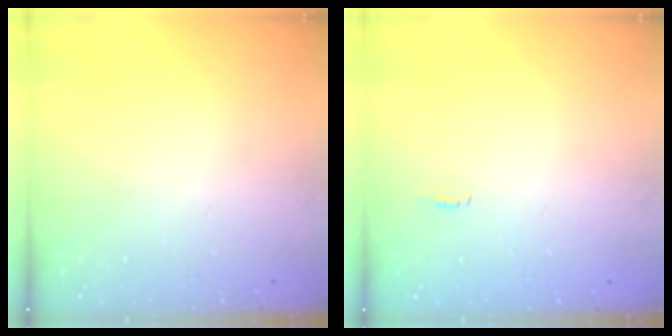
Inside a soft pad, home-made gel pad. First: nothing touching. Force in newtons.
{"total": 4.8, "press": 2.5, "slide": 4.1}